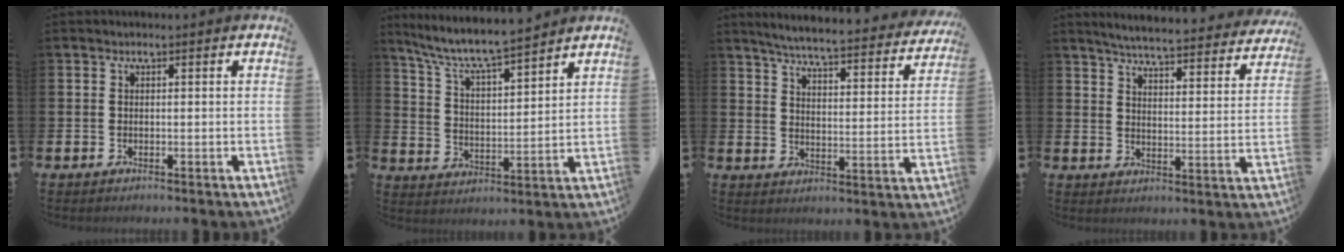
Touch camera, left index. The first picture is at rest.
{"total": 7.6, "force": [7.2, 0.6, 2.5], "torque": [-0.082, -0.049, 0.124]}
{"total": 5.7, "force": [5.3, 0.2, 2.0], "torque": [-0.053, -0.046, 0.084]}
{"total": 5.5, "force": [5.2, 0.2, 1.5], "torque": [-0.043, -0.043, 0.086]}